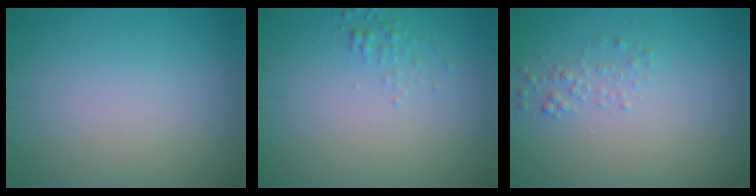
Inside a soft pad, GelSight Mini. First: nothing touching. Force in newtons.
{"total": 0.9, "press": 0.9, "slide": 0.0}
{"total": 1.2, "press": 1.2, "slide": 0.1}